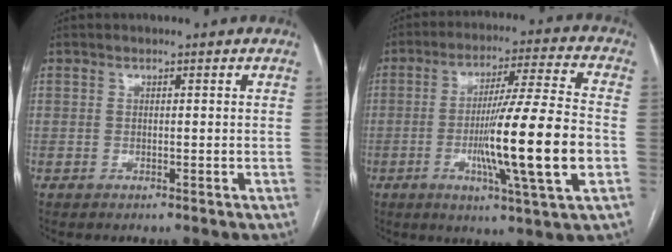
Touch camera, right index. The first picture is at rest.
{"total": 16.8, "force": [-3.6, -0.5, 16.4], "torque": [-0.280, -0.014, -0.064]}